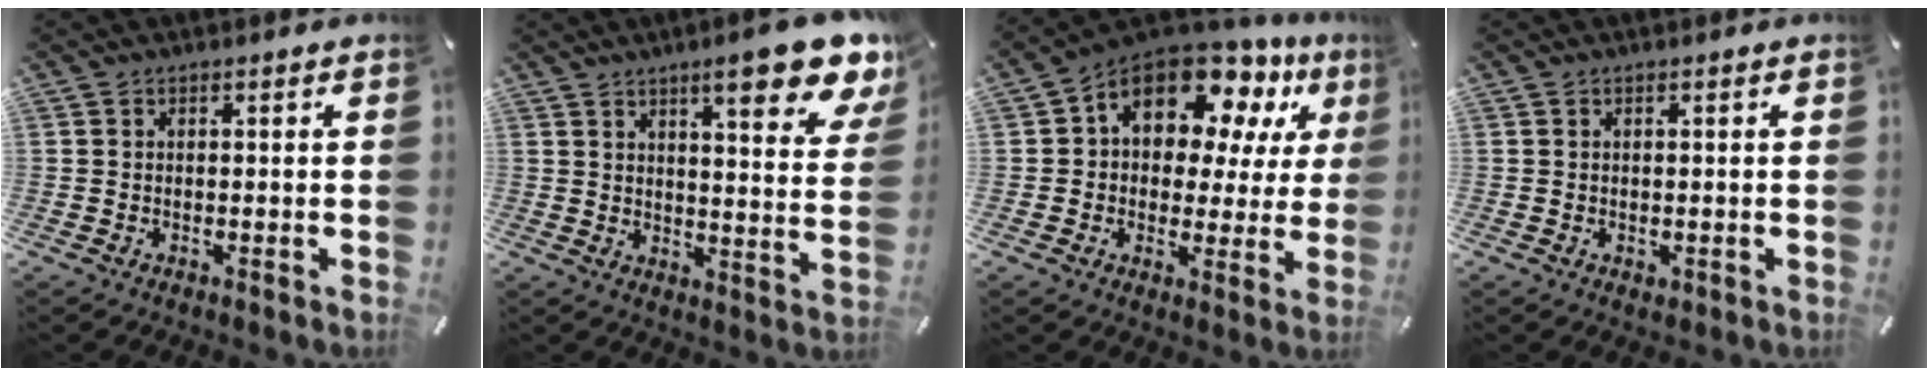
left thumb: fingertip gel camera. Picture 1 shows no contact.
{"total": 14.5, "force": [9.7, 3.6, 10.2], "torque": [-0.136, -0.064, 0.155]}
{"total": 14.5, "force": [8.4, 8.7, 7.9], "torque": [-0.133, -0.056, 0.152]}
{"total": 0.6, "force": [0.0, 0.5, 0.3], "torque": [-0.005, 0.003, 0.000]}